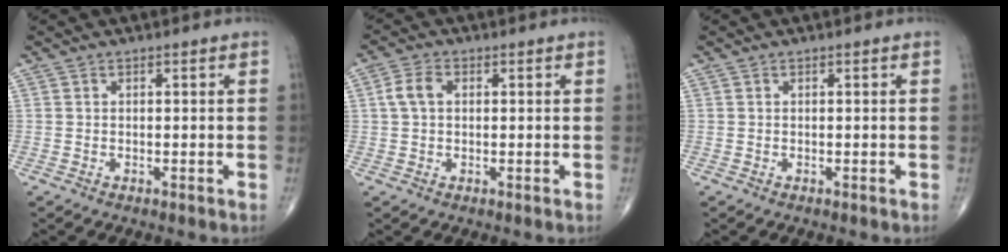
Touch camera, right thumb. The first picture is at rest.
{"total": 3.9, "force": [0.7, 2.6, 2.8], "torque": [-0.061, 0.010, 0.010]}
{"total": 0.0}